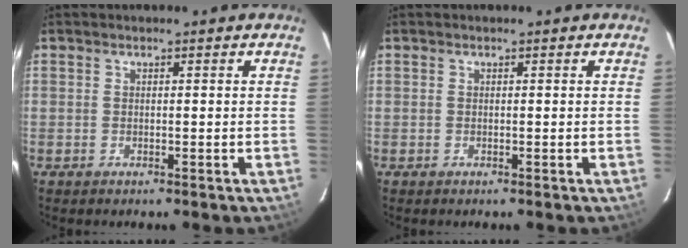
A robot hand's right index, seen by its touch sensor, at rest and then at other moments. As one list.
[{"total": 0.0}]